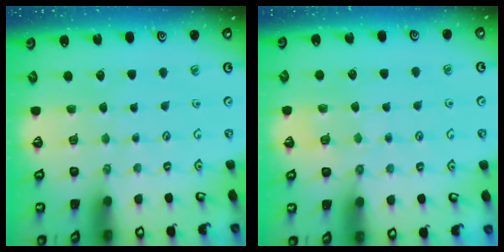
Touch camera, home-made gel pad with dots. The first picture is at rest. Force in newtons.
{"total": 5.9, "press": 5.8, "slide": 1.0}